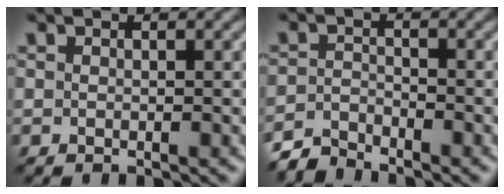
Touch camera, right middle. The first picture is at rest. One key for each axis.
{"total": 2.4, "fx": -2.4, "fy": 0.2, "fz": 0.0, "tx": -0.006, "ty": 0.005, "tz": -0.055}